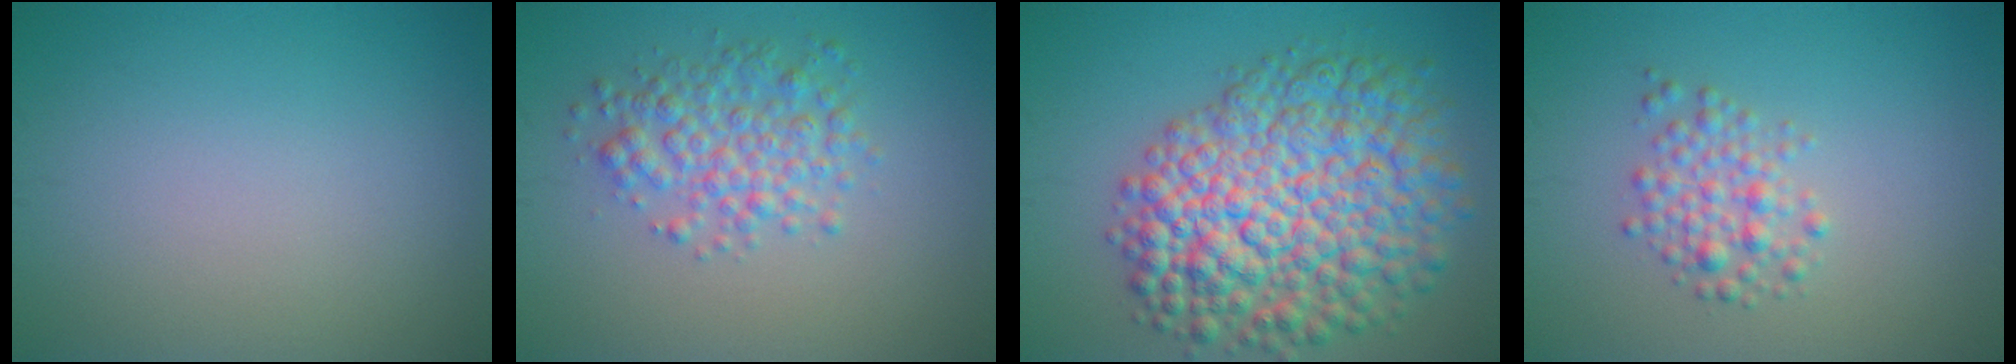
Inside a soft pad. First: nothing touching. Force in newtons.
{"total": 3.7, "press": 3.7, "slide": 0.0}
{"total": 11.8, "press": 11.8, "slide": 0.4}
{"total": 2.6, "press": 2.6, "slide": 0.1}